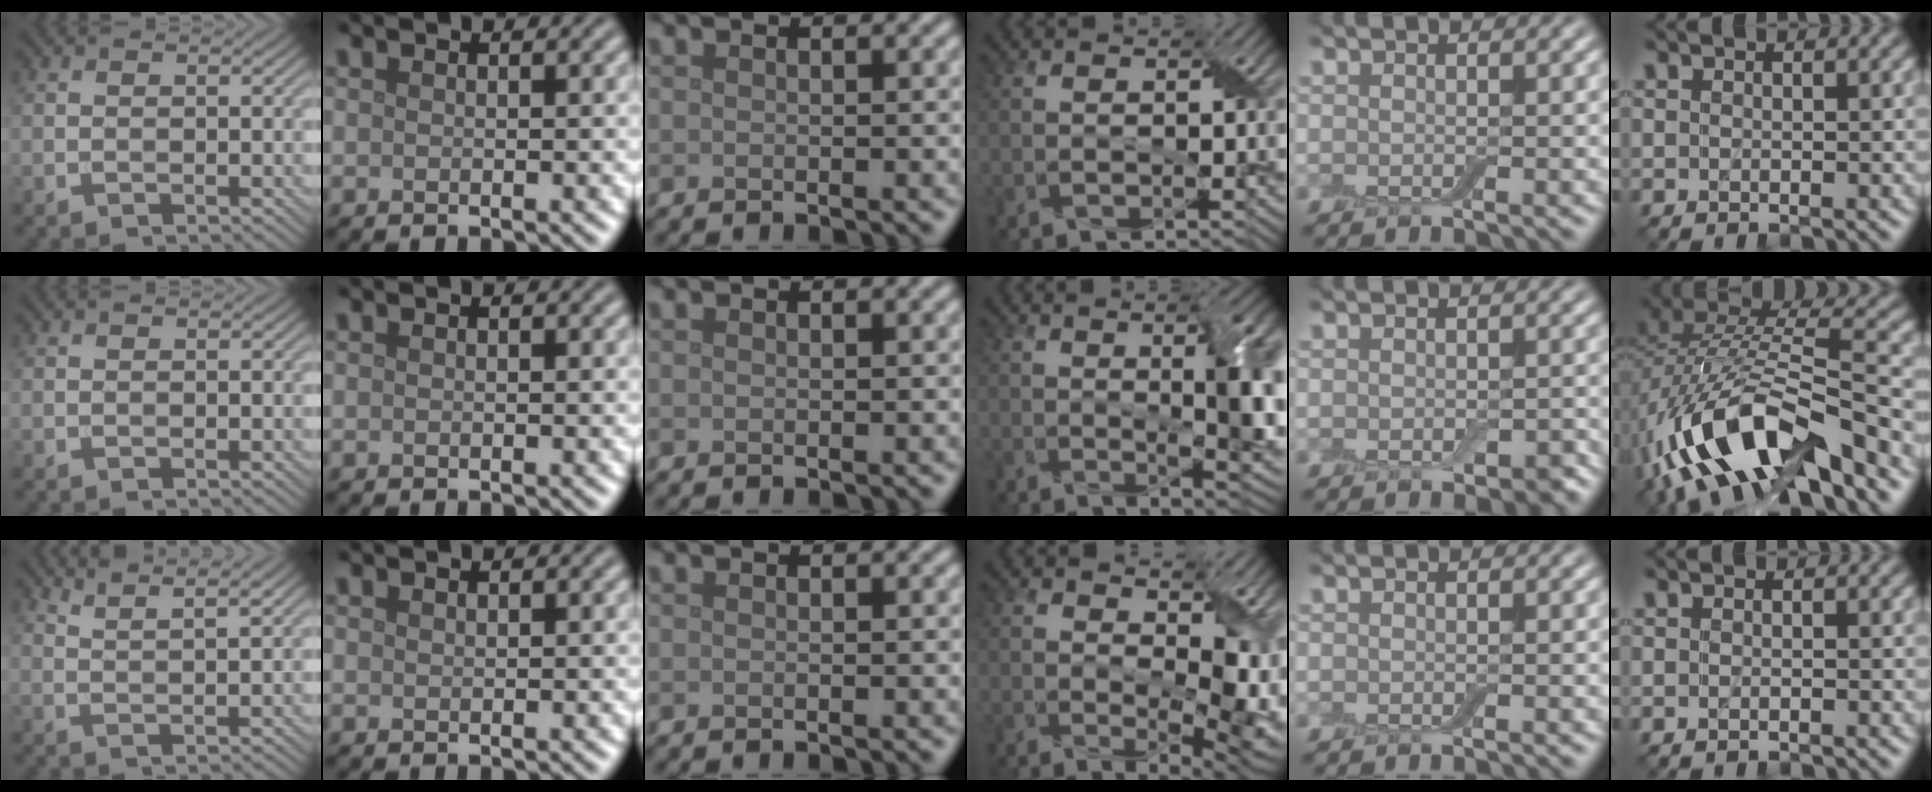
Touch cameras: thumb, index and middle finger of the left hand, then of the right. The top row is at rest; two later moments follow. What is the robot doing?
{"motion": "peel", "object": "aluminum foil"}